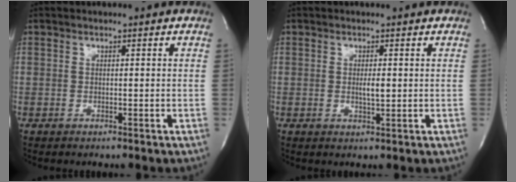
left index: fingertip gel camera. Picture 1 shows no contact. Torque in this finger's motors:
{"motor_torque": [0.49, 0.22, 0.05, 0.05]}